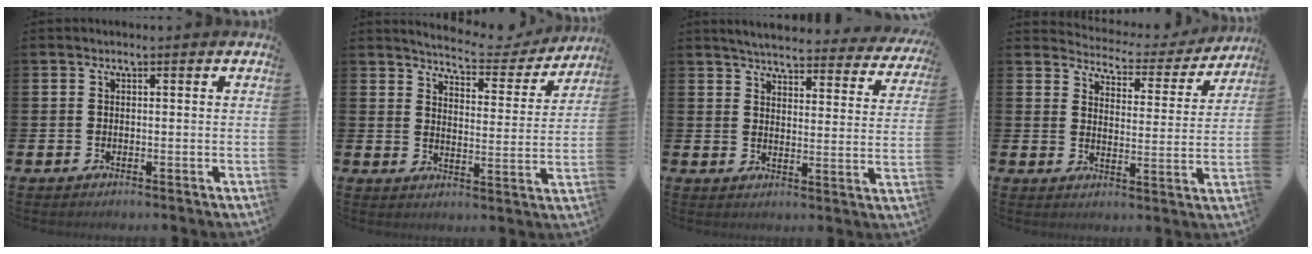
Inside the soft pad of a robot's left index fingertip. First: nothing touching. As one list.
[{"total": 5.3, "force": [5.2, 0.8, 1.1], "torque": [-0.030, -0.042, 0.083]}, {"total": 4.5, "force": [4.3, 0.5, 1.1], "torque": [-0.035, -0.035, 0.069]}, {"total": 3.9, "force": [3.8, 0.9, 0.2], "torque": [-0.021, -0.039, 0.058]}]